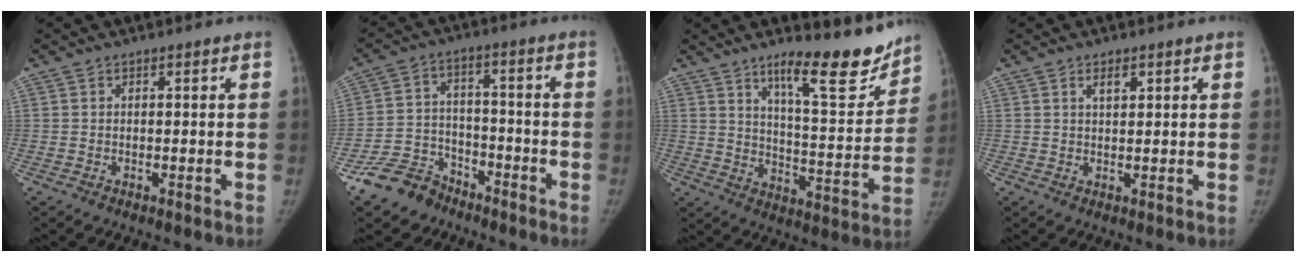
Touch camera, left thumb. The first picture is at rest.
{"total": 9.5, "force": [-7.2, 6.0, 2.0], "torque": [-0.019, 0.050, -0.135]}
{"total": 16.2, "force": [12.1, 3.8, 10.0], "torque": [-0.104, -0.090, 0.190]}
{"total": 2.2, "force": [1.3, 0.9, 1.6], "torque": [-0.024, -0.006, 0.022]}